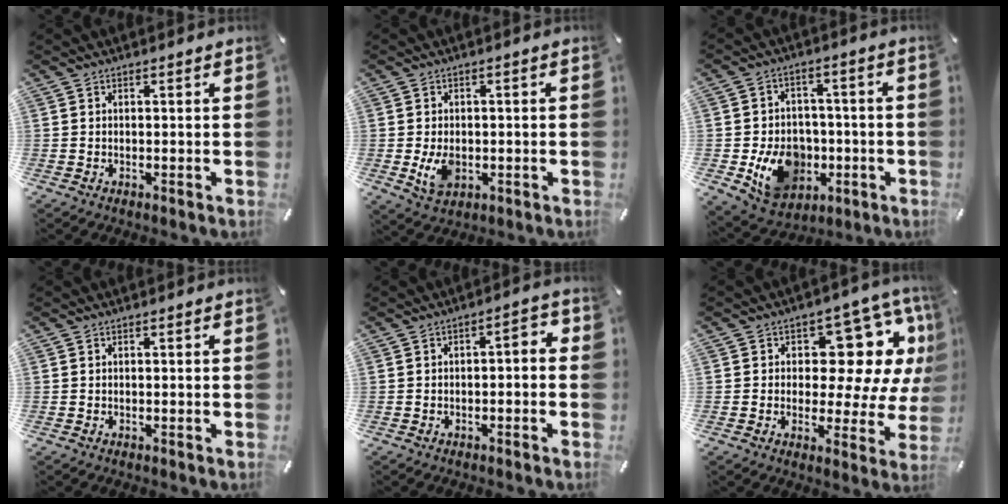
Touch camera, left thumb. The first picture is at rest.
{"total": 5.9, "force": [-1.0, 4.2, 4.0], "torque": [-0.087, -0.005, -0.019]}
{"total": 14.1, "force": [-3.7, 11.5, 7.1], "torque": [-0.131, 0.022, -0.053]}
{"total": 0.0}
{"total": 3.7, "force": [-2.0, 1.7, 2.5], "torque": [-0.042, 0.019, -0.040]}
{"total": 16.6, "force": [6.1, 9.5, 12.2], "torque": [-0.155, -0.047, 0.099]}